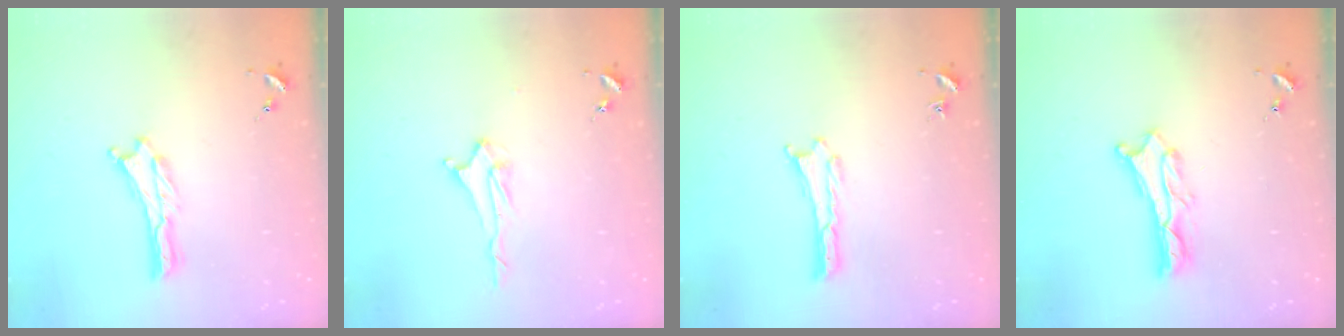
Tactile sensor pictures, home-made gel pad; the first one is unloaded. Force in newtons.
{"total": 2.0, "press": 2.0, "slide": 0.4}
{"total": 0.0}
{"total": 2.6, "press": 2.6, "slide": 0.3}